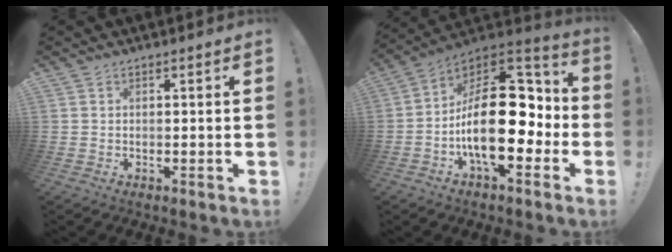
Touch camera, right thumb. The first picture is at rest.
{"total": 26.3, "force": [-3.0, 13.7, 22.3], "torque": [-0.376, 0.013, -0.040]}